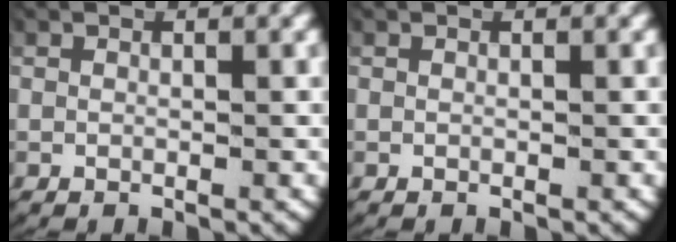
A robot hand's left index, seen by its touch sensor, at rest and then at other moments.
{"total": 0.0}